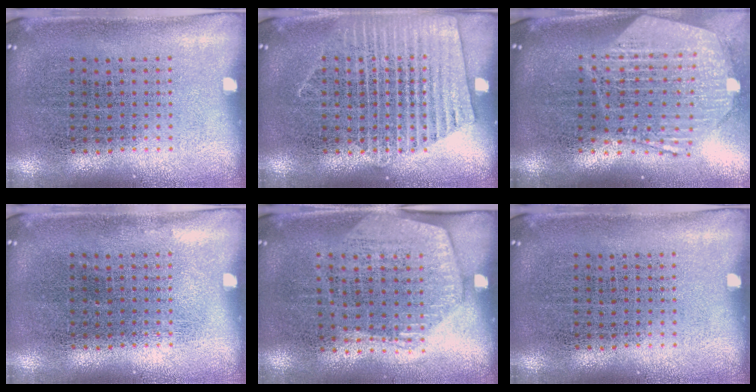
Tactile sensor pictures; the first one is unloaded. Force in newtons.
{"total": 2.6, "press": 2.6, "slide": 0.3}
{"total": 2.9, "press": 2.4, "slide": 1.7}
{"total": 0.0}
{"total": 1.5, "press": 1.4, "slide": 0.7}
{"total": 0.0}